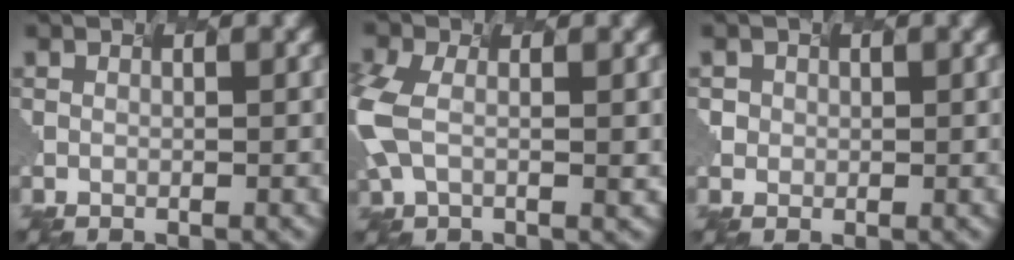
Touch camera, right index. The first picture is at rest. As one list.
[{"total": 4.8, "force": [-0.6, 2.6, 3.9], "torque": [-0.121, 0.004, -0.005]}, {"total": 1.0, "force": [-0.2, 0.7, -0.7], "torque": [0.003, -0.003, 0.010]}]